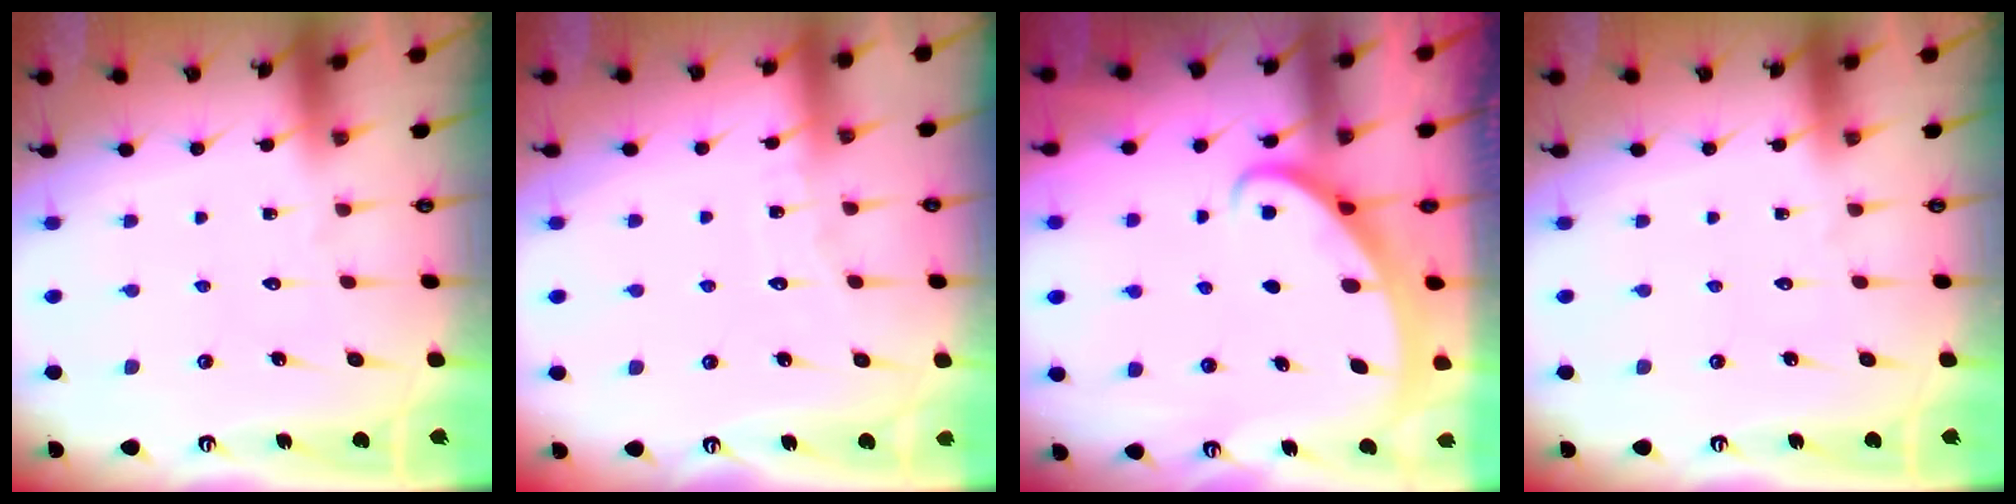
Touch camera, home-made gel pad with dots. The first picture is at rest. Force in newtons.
{"total": 3.9, "press": 3.9, "slide": 0.4}
{"total": 2.3, "press": 2.3, "slide": 0.2}
{"total": 0.0}